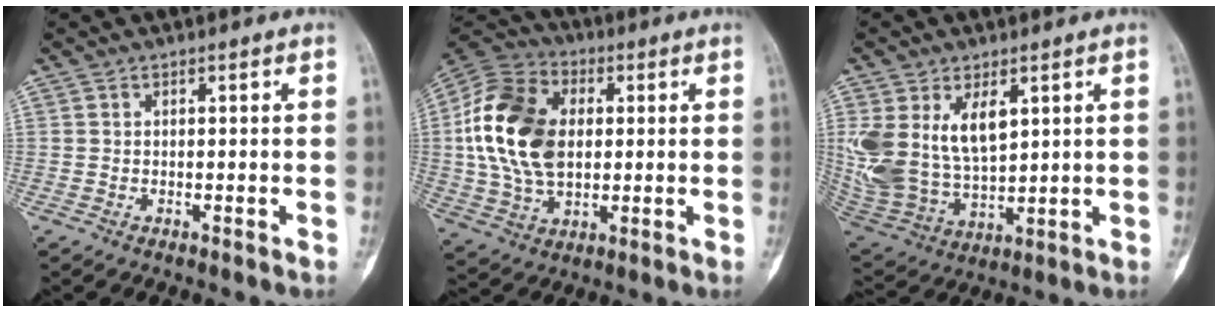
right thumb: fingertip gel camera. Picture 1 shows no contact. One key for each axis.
{"total": 19.8, "fx": 1.9, "fy": 13.3, "fz": 14.6, "tx": -0.272, "ty": 0.006, "tz": 0.034}
{"total": 15.7, "fx": 5.0, "fy": 9.2, "fz": 11.7, "tx": -0.232, "ty": -0.020, "tz": 0.118}